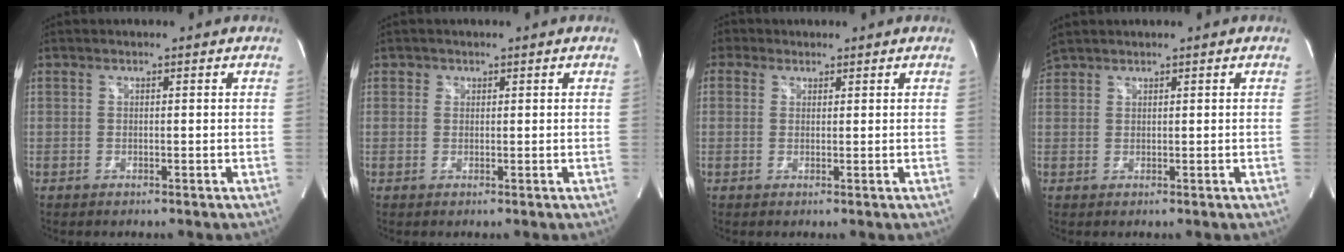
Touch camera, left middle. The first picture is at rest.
{"total": 0.7, "force": [0.3, 0.6, 0.0], "torque": [0.010, 0.001, 0.002]}
{"total": 2.2, "force": [1.3, 1.8, -0.1], "torque": [0.003, 0.012, 0.020]}
{"total": 2.1, "force": [2.0, -0.5, 0.1], "torque": [-0.022, 0.022, 0.052]}